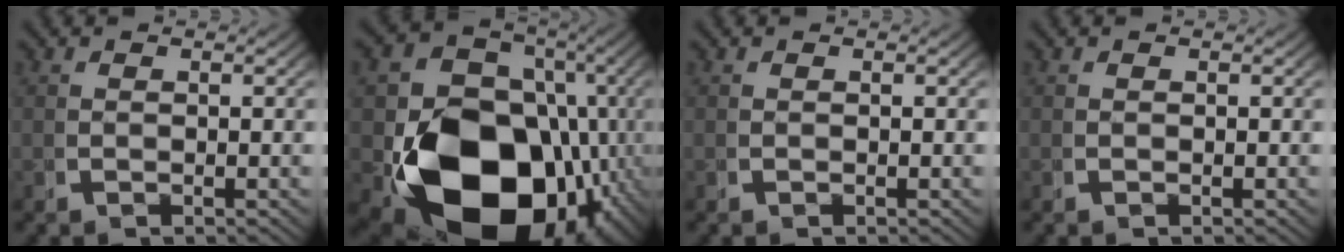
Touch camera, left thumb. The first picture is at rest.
{"total": 25.6, "force": [-5.8, 18.0, 17.3], "torque": [-0.312, -0.107, -0.052]}
{"total": 0.0}
{"total": 0.0}